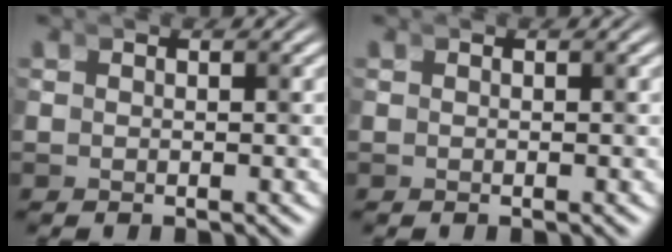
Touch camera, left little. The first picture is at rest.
{"total": 0.0}